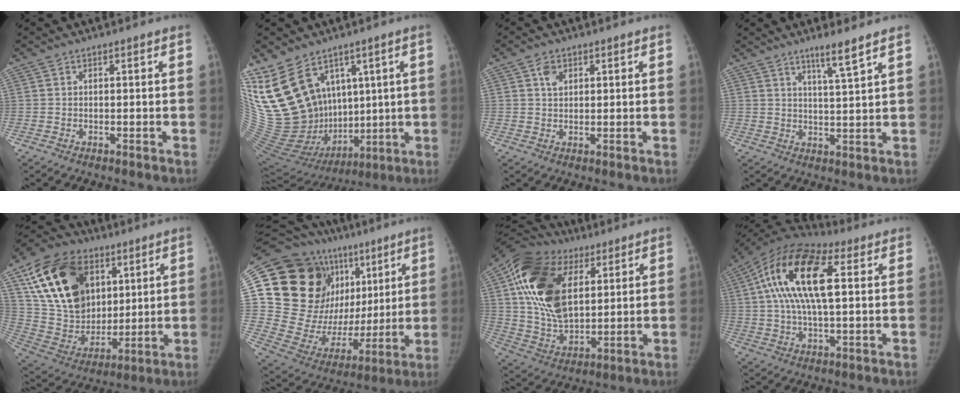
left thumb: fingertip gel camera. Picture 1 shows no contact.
{"total": 25.2, "force": [9.6, 17.3, 15.5], "torque": [-0.286, -0.009, 0.222]}
{"total": 3.1, "force": [1.3, 2.3, 1.7], "torque": [-0.018, -0.004, 0.021]}
{"total": 5.3, "force": [3.7, -0.4, 3.8], "torque": [-0.063, -0.031, 0.065]}
{"total": 25.5, "force": [9.6, 17.9, 15.4], "torque": [-0.263, -0.015, 0.177]}
{"total": 30.3, "force": [10.3, 20.1, 20.3], "torque": [-0.275, 0.034, 0.194]}
{"total": 23.7, "force": [7.2, 14.8, 17.1], "torque": [-0.310, -0.016, 0.126]}
{"total": 19.0, "force": [4.4, 8.2, 16.5], "torque": [-0.313, 0.023, 0.067]}